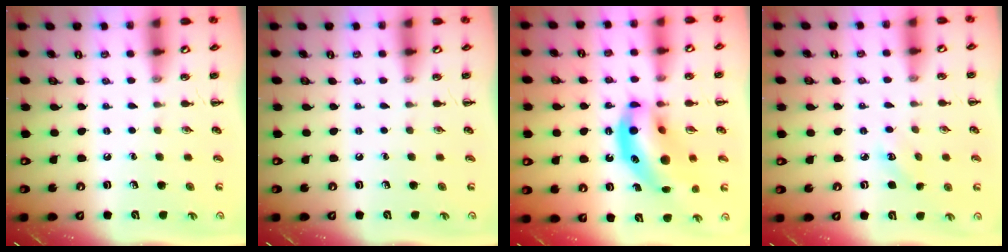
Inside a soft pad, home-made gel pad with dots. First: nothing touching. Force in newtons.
{"total": 0.0}
{"total": 15.5, "press": 15.1, "slide": 3.8}
{"total": 2.6, "press": 2.5, "slide": 0.7}